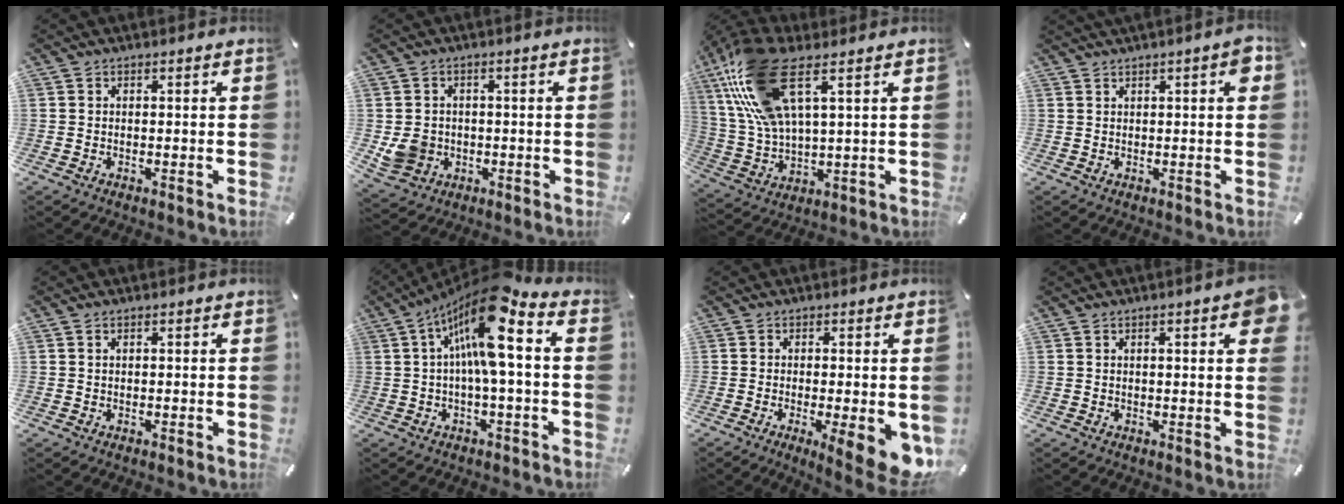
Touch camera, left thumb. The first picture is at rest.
{"total": 6.1, "force": [-0.7, 5.8, 1.9], "torque": [-0.042, 0.006, -0.013]}
{"total": 17.8, "force": [9.1, 6.6, 13.8], "torque": [-0.312, -0.027, 0.156]}
{"total": 3.4, "force": [1.6, 0.7, 3.0], "torque": [-0.050, 0.001, 0.025]}
{"total": 0.7, "force": [0.2, 0.3, 0.6], "torque": [-0.011, 0.001, 0.003]}
{"total": 15.9, "force": [4.5, 3.6, 14.8], "torque": [-0.286, -0.029, 0.062]}
{"total": 9.5, "force": [-2.7, 2.1, 8.9], "torque": [-0.111, -0.011, -0.034]}
{"total": 5.1, "force": [2.0, 1.3, 4.6], "torque": [-0.064, -0.002, 0.029]}